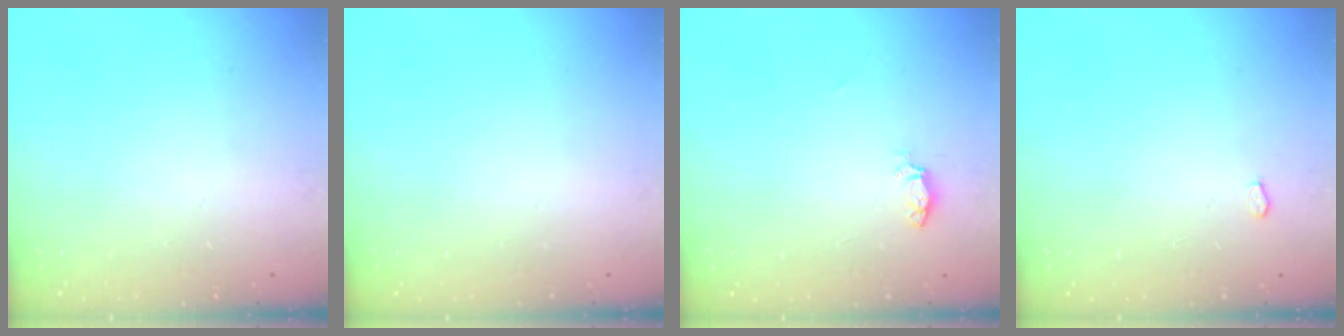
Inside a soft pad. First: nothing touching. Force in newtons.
{"total": 0.0}
{"total": 3.5, "press": 3.5, "slide": 0.4}
{"total": 2.3, "press": 2.3, "slide": 0.3}